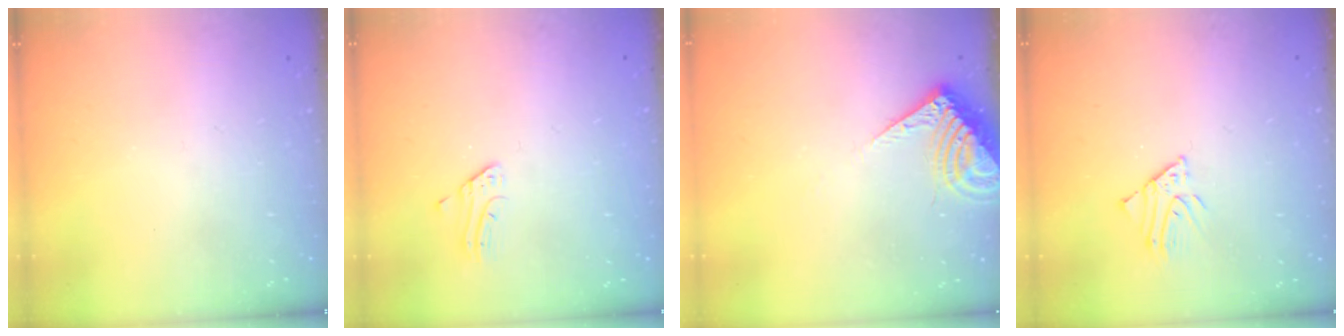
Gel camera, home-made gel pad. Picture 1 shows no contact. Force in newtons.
{"total": 2.4, "press": 2.4, "slide": 0.2}
{"total": 7.5, "press": 7.5, "slide": 0.8}
{"total": 2.5, "press": 2.5, "slide": 0.1}